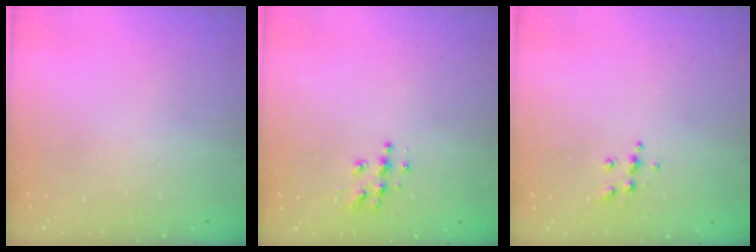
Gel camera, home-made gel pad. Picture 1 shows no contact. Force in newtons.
{"total": 6.5, "press": 6.5, "slide": 0.2}
{"total": 5.5, "press": 5.5, "slide": 0.6}